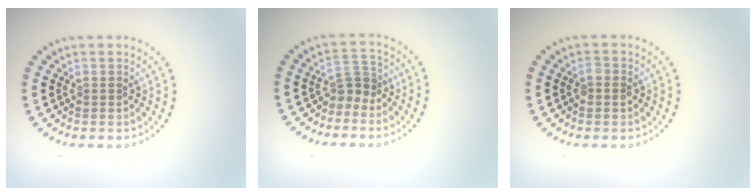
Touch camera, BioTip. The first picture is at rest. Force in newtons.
{"total": 1.9, "press": 1.4, "slide": 1.3}
{"total": 1.0, "press": 1.0, "slide": 0.1}